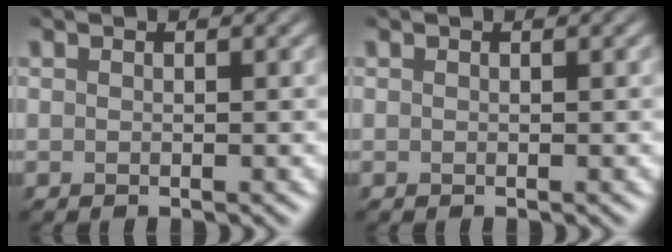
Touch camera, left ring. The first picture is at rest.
{"total": 0.0}